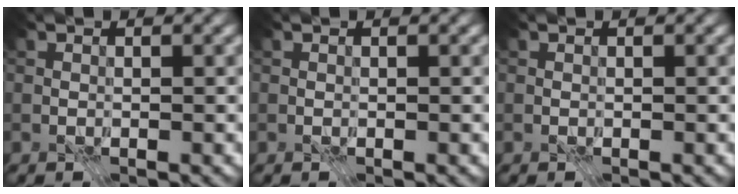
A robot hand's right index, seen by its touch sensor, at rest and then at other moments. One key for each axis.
{"total": 0.0}
{"total": 0.0}